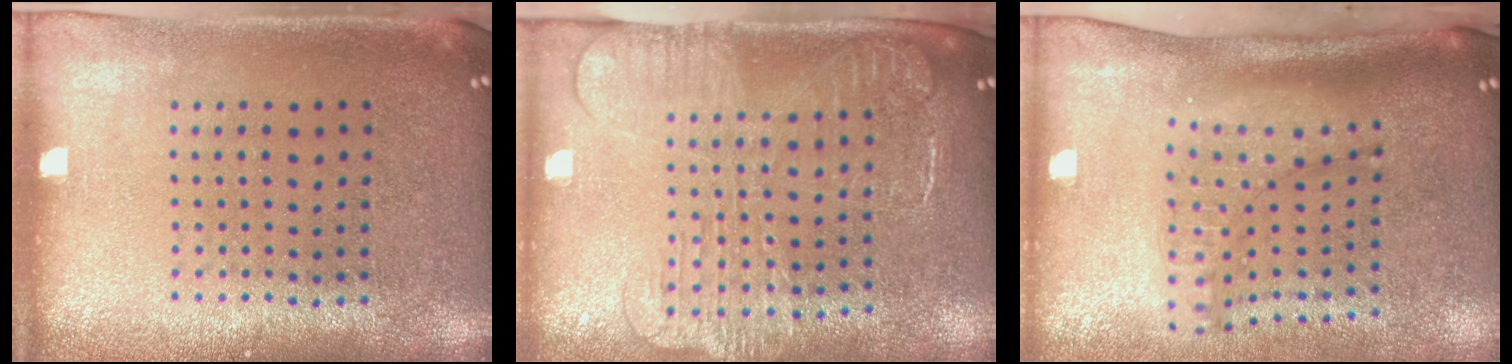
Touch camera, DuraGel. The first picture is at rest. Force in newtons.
{"total": 2.4, "press": 2.0, "slide": 1.4}
{"total": 1.8, "press": 1.4, "slide": 1.1}